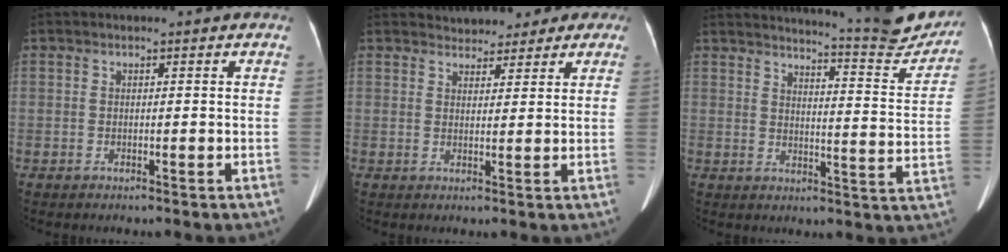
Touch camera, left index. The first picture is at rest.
{"total": 7.2, "force": [6.1, 3.5, 1.3], "torque": [0.002, 0.021, 0.068]}
{"total": 16.7, "force": [16.0, 0.3, 4.9], "torque": [-0.068, -0.079, 0.182]}